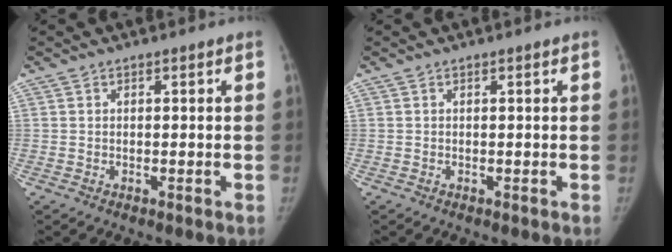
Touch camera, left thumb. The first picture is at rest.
{"total": 0.0}